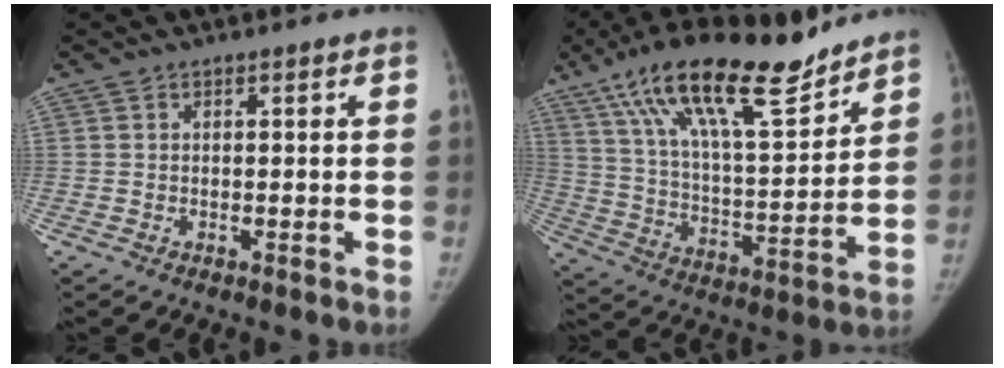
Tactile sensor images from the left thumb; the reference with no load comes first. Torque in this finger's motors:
{"motor_torque": [0.42, 0.32, 1.52, -1.25, 0.43]}